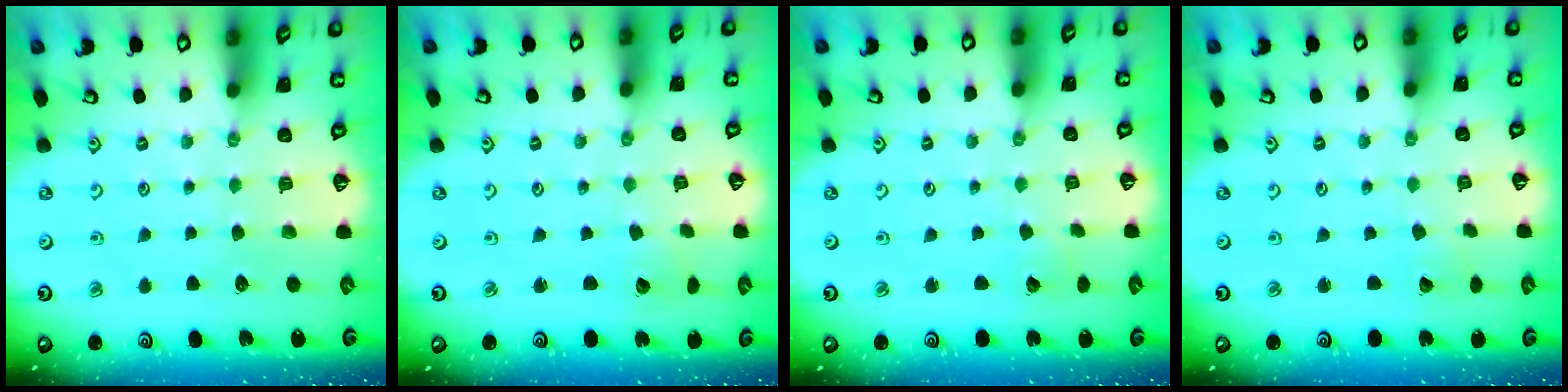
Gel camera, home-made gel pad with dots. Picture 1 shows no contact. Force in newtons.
{"total": 2.4, "press": 2.4, "slide": 0.2}
{"total": 2.1, "press": 2.1, "slide": 0.2}
{"total": 0.5, "press": 0.5, "slide": 0.0}